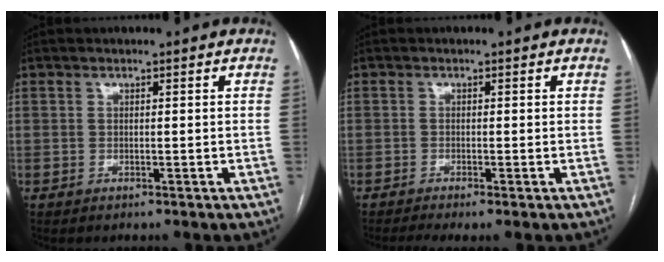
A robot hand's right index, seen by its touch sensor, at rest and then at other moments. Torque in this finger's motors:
{"motor_torque": [0.14, -0.03, 0.00, 0.02]}